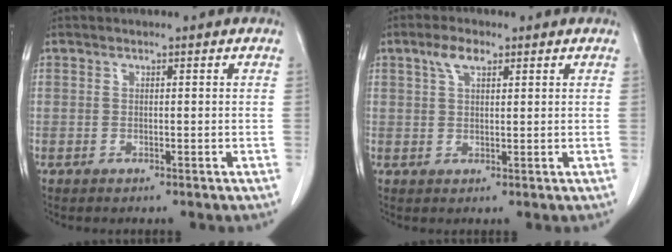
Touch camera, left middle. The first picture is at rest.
{"total": 3.4, "force": [1.9, 1.4, 2.4], "torque": [-0.053, 0.011, 0.039]}